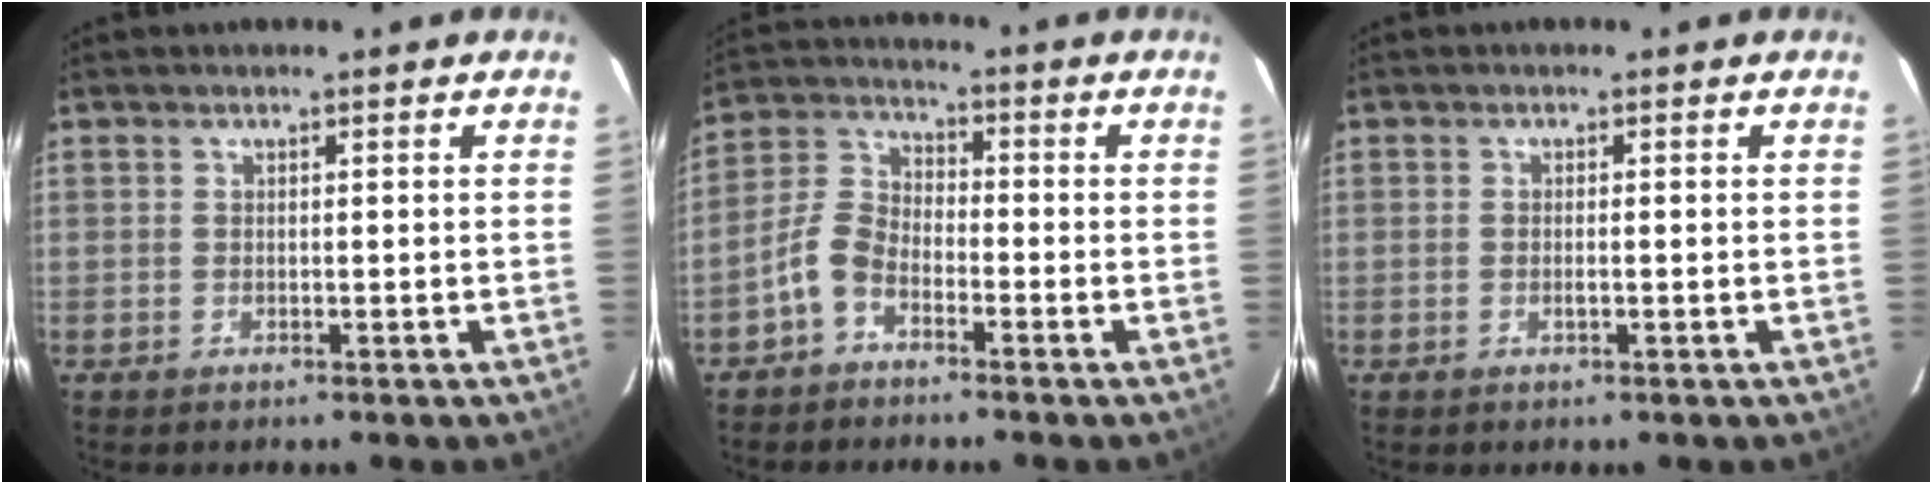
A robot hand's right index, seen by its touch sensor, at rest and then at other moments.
{"total": 5.8, "force": [-3.7, 3.3, 3.2], "torque": [-0.075, 0.019, -0.081]}
{"total": 0.8, "force": [-0.2, 0.1, 0.8], "torque": [-0.014, 0.000, -0.002]}